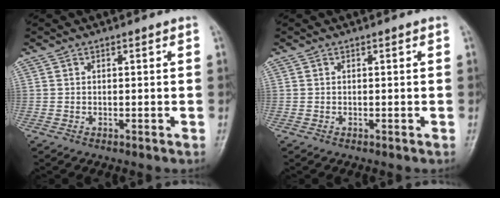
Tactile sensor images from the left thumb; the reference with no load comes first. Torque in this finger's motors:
{"motor_torque": [0.00, 0.00, -0.06, -0.06, 0.00]}